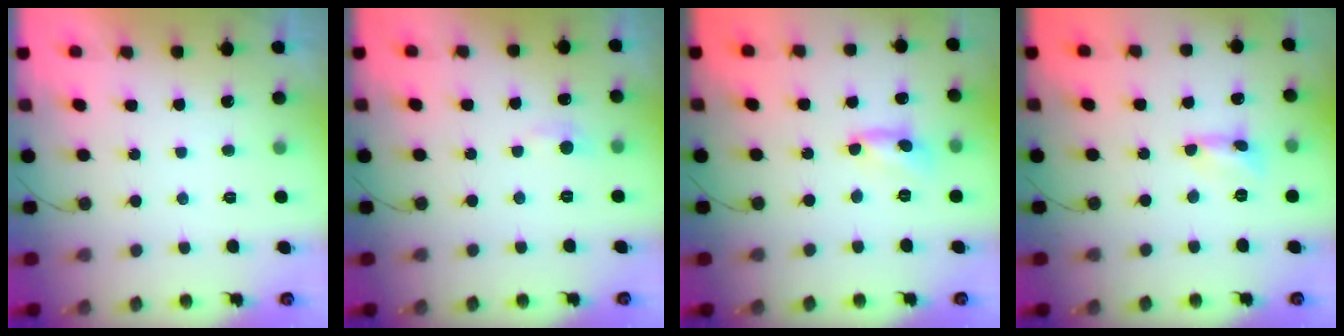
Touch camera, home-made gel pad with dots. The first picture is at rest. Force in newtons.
{"total": 4.4, "press": 4.4, "slide": 0.5}
{"total": 3.3, "press": 3.2, "slide": 0.2}
{"total": 1.0, "press": 1.0, "slide": 0.1}